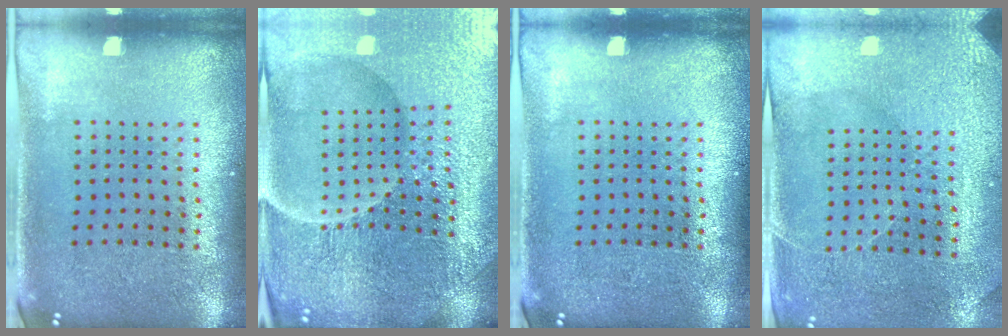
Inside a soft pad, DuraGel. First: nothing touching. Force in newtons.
{"total": 5.1, "press": 5.0, "slide": 1.3}
{"total": 0.0}
{"total": 2.9, "press": 2.8, "slide": 0.7}